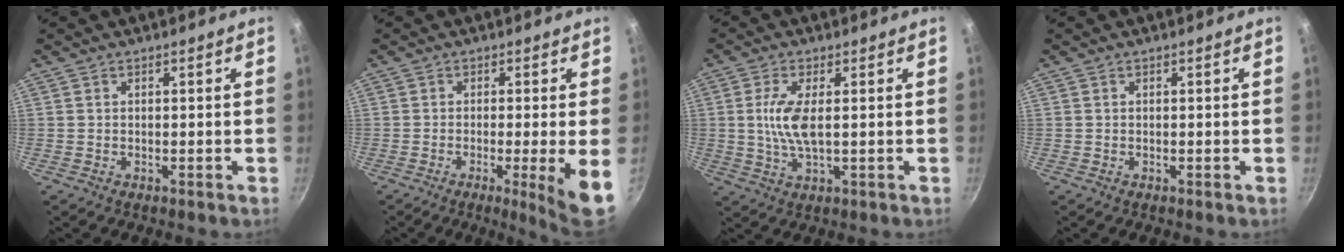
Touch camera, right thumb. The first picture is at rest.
{"total": 7.1, "force": [-1.7, 0.0, 6.9], "torque": [-0.098, -0.006, -0.024]}
{"total": 6.8, "force": [0.7, 2.3, 6.4], "torque": [-0.140, -0.002, 0.013]}
{"total": 0.0}